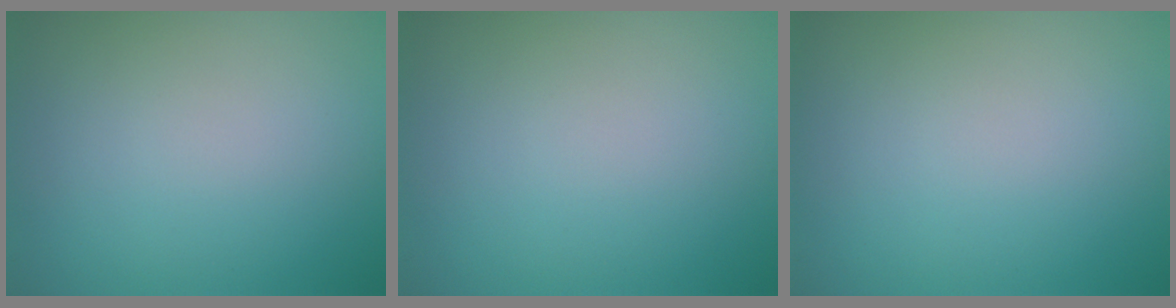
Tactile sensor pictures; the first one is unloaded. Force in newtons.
{"total": 0.0}
{"total": 0.0}